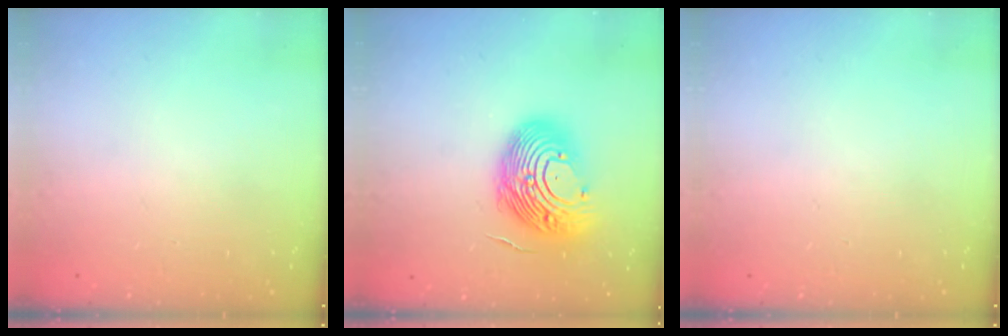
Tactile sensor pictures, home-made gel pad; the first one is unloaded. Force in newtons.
{"total": 15.5, "press": 14.6, "slide": 5.1}
{"total": 0.0}